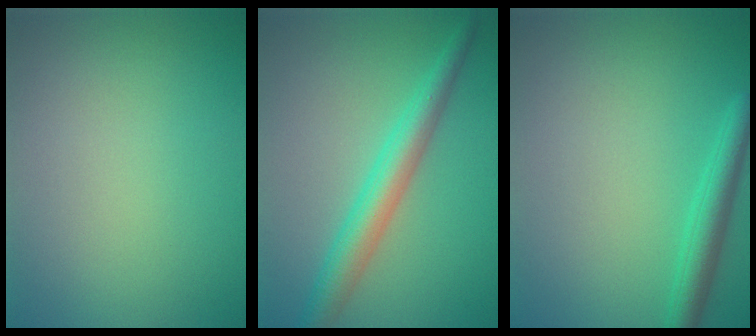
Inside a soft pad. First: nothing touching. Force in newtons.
{"total": 4.3, "press": 4.3, "slide": 0.0}
{"total": 2.8, "press": 2.8, "slide": 0.1}